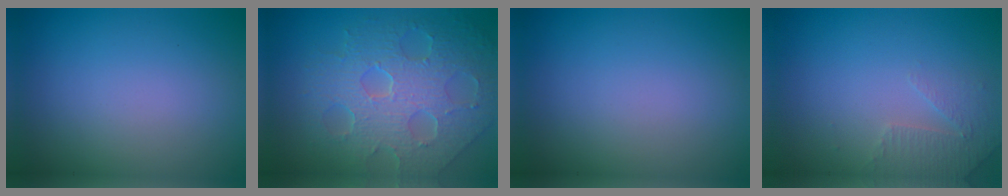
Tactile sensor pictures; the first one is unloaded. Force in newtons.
{"total": 8.3, "press": 5.8, "slide": 5.9}
{"total": 0.0}
{"total": 1.9, "press": 1.8, "slide": 0.5}